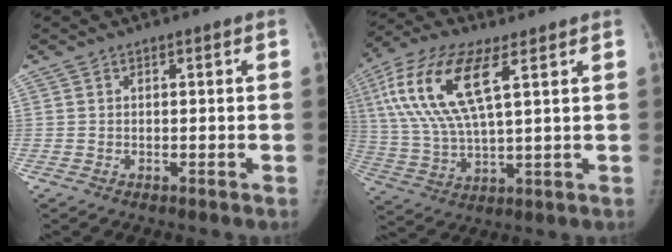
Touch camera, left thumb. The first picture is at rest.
{"total": 16.7, "force": [6.2, 6.0, 14.3], "torque": [-0.311, -0.003, 0.116]}